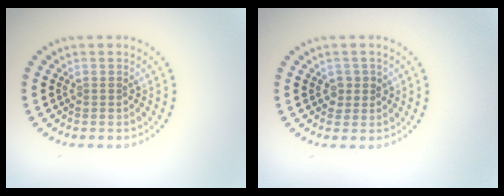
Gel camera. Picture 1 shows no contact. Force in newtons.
{"total": 1.4, "press": 1.3, "slide": 0.6}